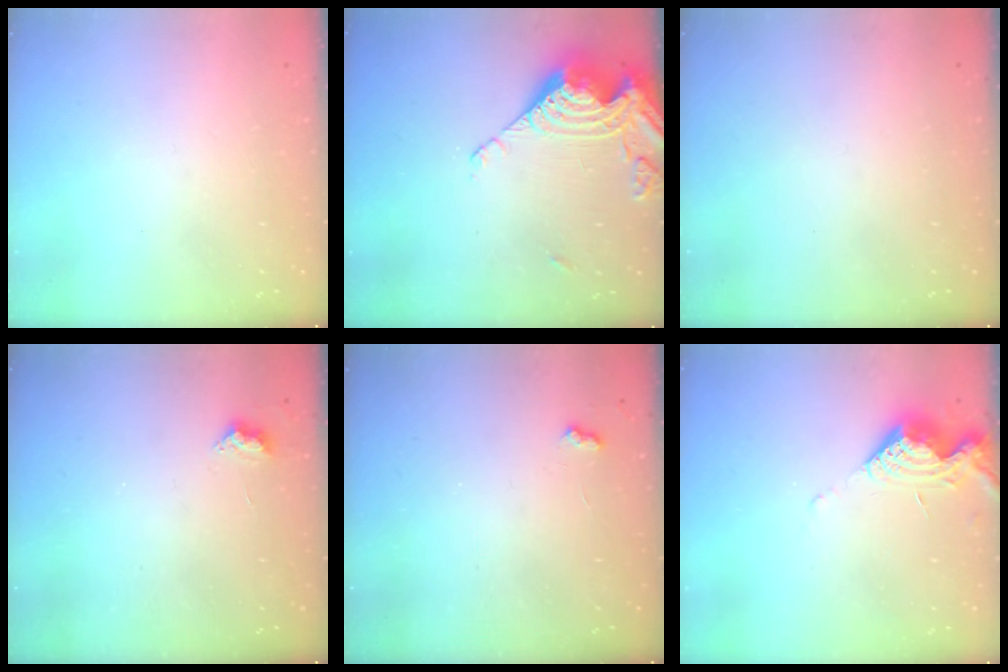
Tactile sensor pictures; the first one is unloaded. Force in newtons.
{"total": 15.1, "press": 15.0, "slide": 1.9}
{"total": 0.0}
{"total": 4.8, "press": 4.8, "slide": 0.6}
{"total": 3.9, "press": 3.9, "slide": 0.5}
{"total": 8.0, "press": 7.9, "slide": 0.9}